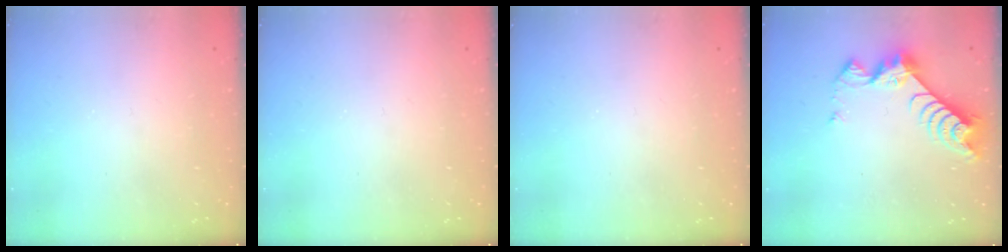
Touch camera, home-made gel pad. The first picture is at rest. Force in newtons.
{"total": 0.0}
{"total": 0.0}
{"total": 8.6, "press": 8.6, "slide": 0.4}